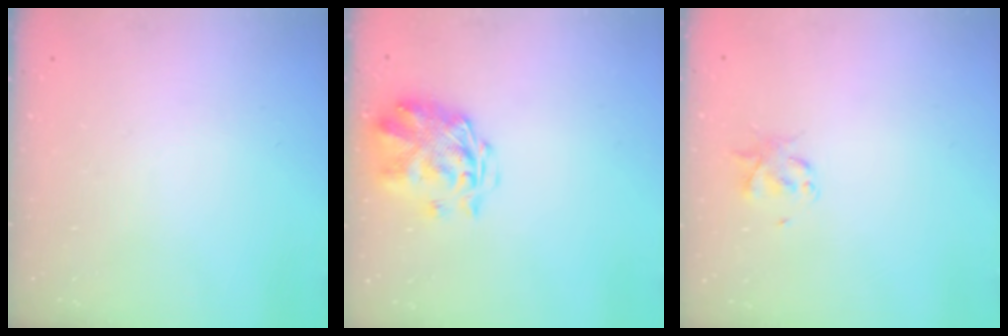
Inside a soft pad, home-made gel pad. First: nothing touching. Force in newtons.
{"total": 3.4, "press": 3.0, "slide": 1.6}
{"total": 2.1, "press": 2.1, "slide": 0.4}